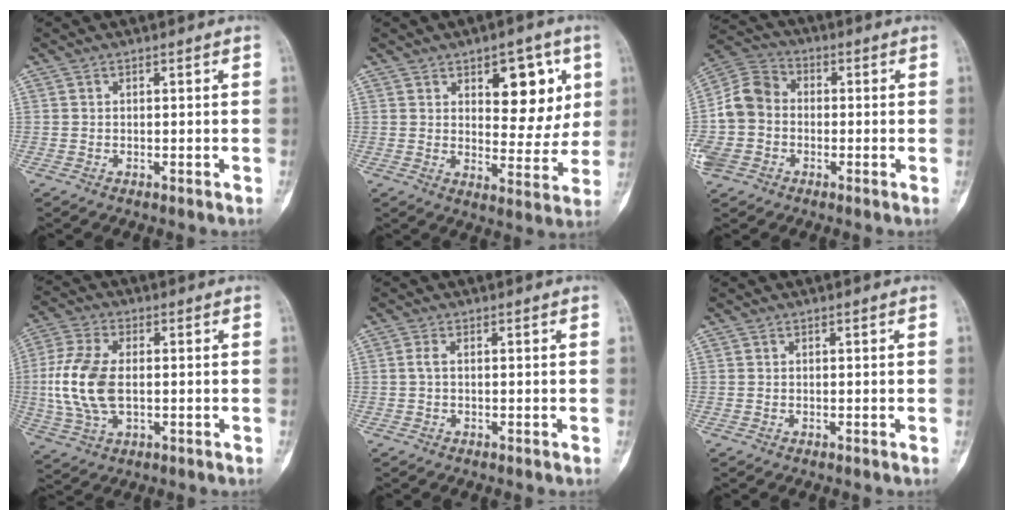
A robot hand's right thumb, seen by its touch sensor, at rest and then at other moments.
{"total": 12.1, "force": [4.7, 6.4, 9.1], "torque": [-0.074, -0.021, 0.067]}
{"total": 12.3, "force": [-2.1, 10.2, 6.7], "torque": [-0.139, 0.033, -0.049]}
{"total": 12.2, "force": [-0.5, 6.9, 10.1], "torque": [-0.229, 0.005, -0.010]}
{"total": 1.1, "force": [0.0, 0.4, 1.1], "torque": [-0.027, -0.001, -0.002]}
{"total": 0.0}